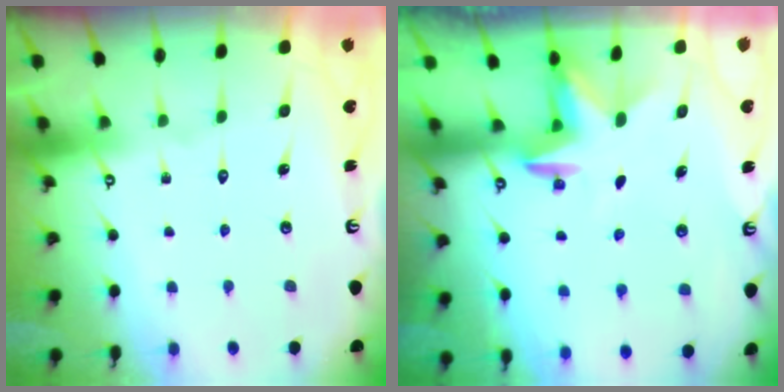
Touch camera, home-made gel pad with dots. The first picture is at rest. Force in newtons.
{"total": 2.9, "press": 2.8, "slide": 0.7}